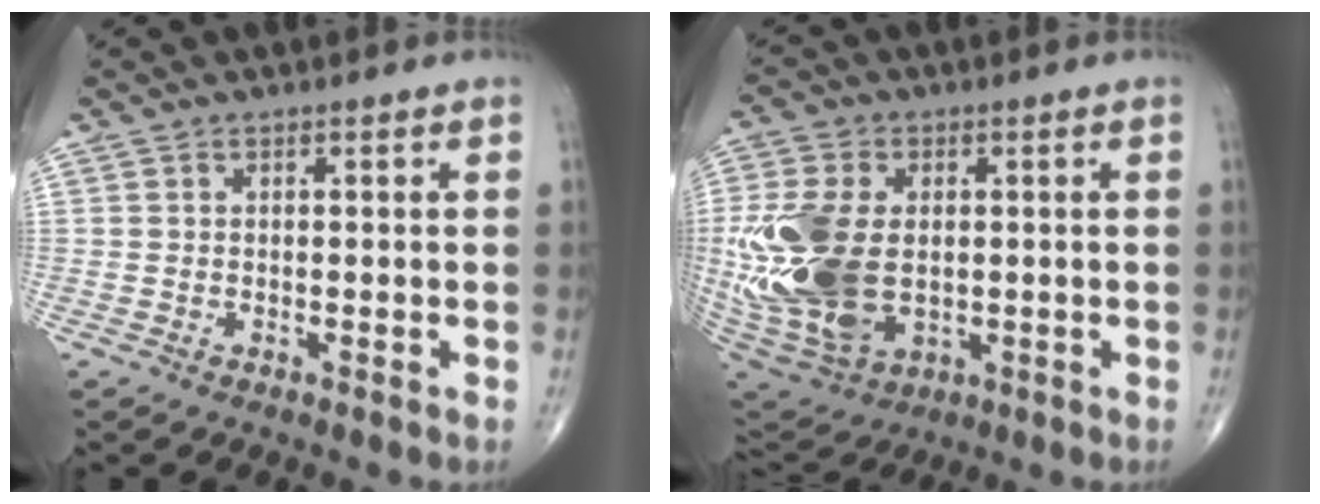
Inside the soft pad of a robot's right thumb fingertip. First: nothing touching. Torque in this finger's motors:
{"motor_torque": [2.48, 2.53, 0.76, -0.62, 0.67]}